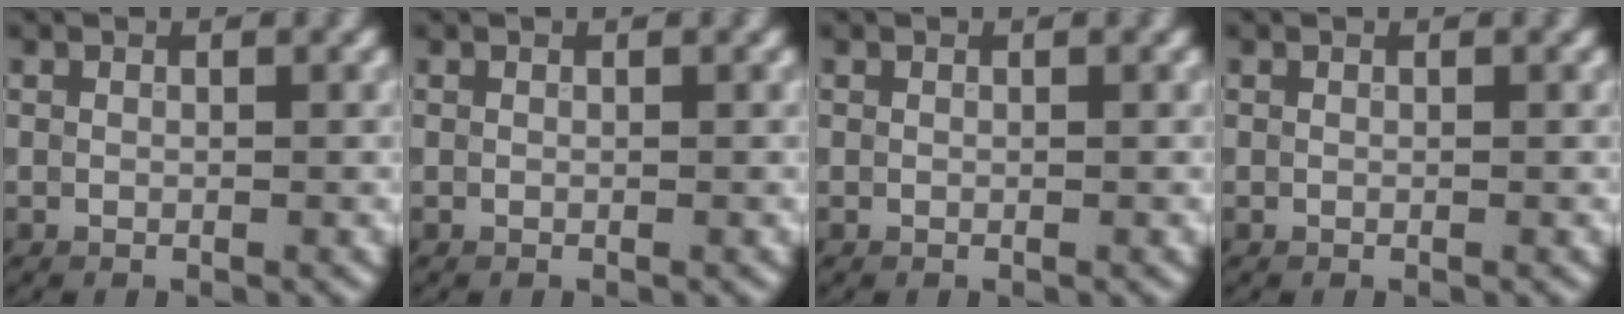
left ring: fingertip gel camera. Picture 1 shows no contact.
{"total": 0.0}
{"total": 0.0}
{"total": 0.0}